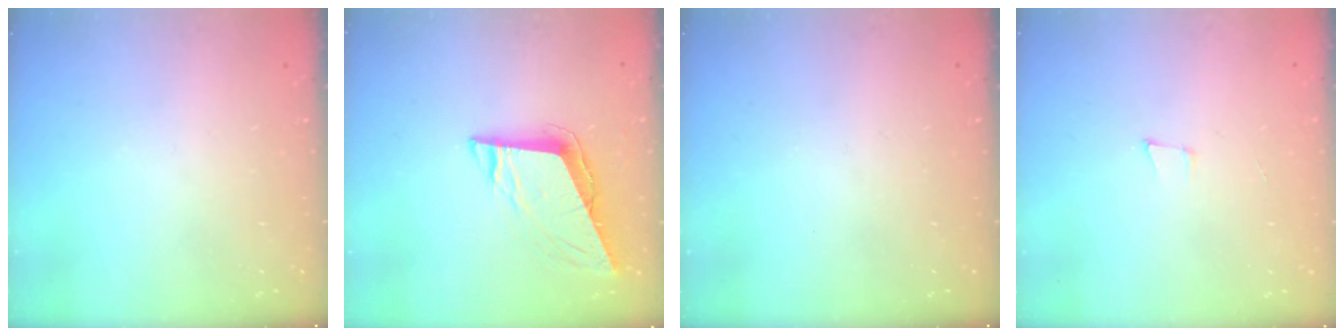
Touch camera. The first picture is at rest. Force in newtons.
{"total": 9.2, "press": 8.9, "slide": 2.2}
{"total": 0.0}
{"total": 3.6, "press": 2.5, "slide": 2.7}